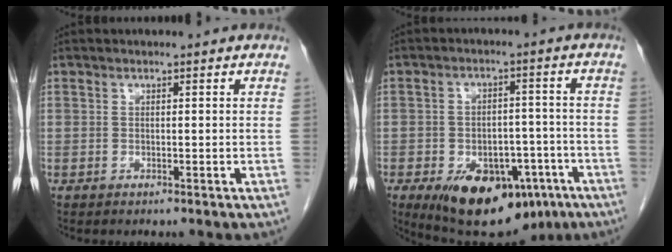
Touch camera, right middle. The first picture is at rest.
{"total": 17.1, "force": [-9.1, 9.5, 11.0], "torque": [-0.177, 0.005, -0.123]}